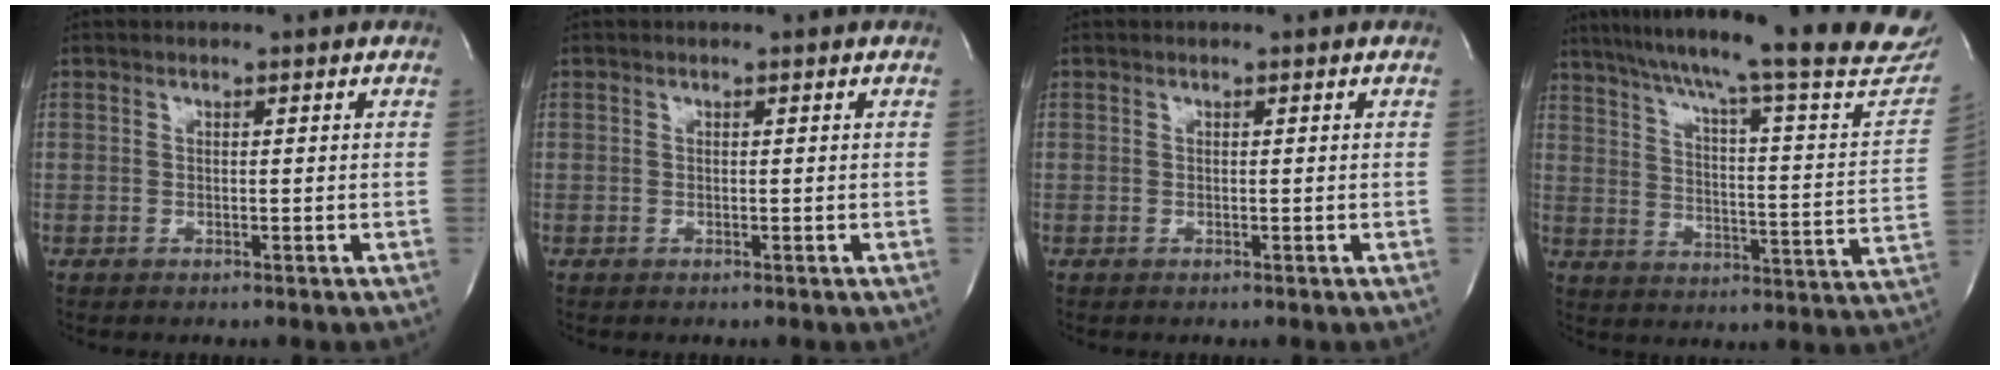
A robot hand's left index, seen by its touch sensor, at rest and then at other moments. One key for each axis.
{"total": 0.0}
{"total": 0.0}
{"total": 29.6, "fx": 25.2, "fy": 2.1, "fz": 15.5, "tx": -0.236, "ty": -0.046, "tz": 0.317}